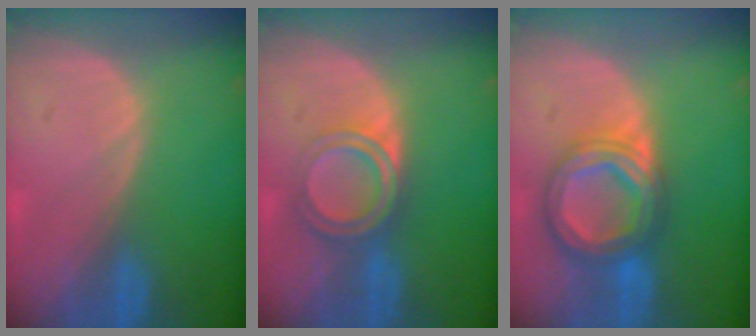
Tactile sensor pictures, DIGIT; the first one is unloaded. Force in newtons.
{"total": 6.0, "press": 5.2, "slide": 3.0}
{"total": 8.6, "press": 8.6, "slide": 0.6}